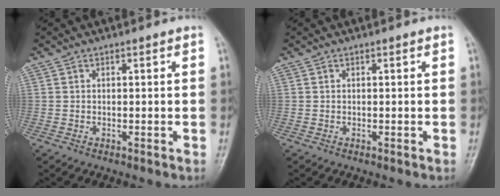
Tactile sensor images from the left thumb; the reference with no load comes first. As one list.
[{"total": 0.0}]